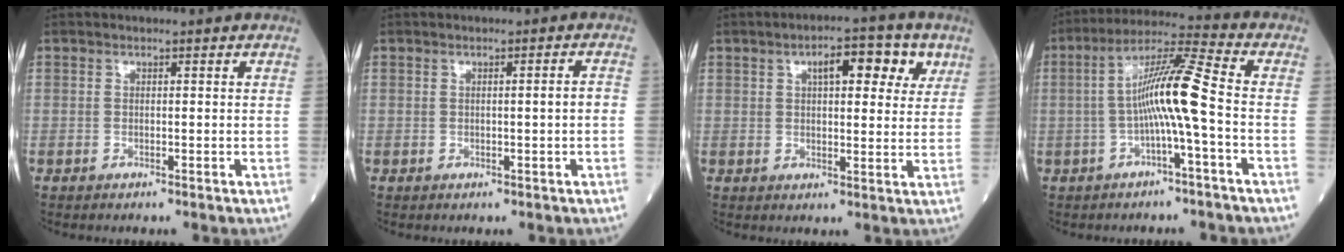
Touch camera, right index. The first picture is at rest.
{"total": 1.7, "force": [-0.2, -0.2, 1.7], "torque": [-0.024, 0.000, -0.002]}
{"total": 8.4, "force": [3.8, 3.2, 6.8], "torque": [-0.091, 0.016, 0.049]}
{"total": 9.5, "force": [-1.5, -0.7, 9.3], "torque": [-0.169, 0.022, -0.032]}